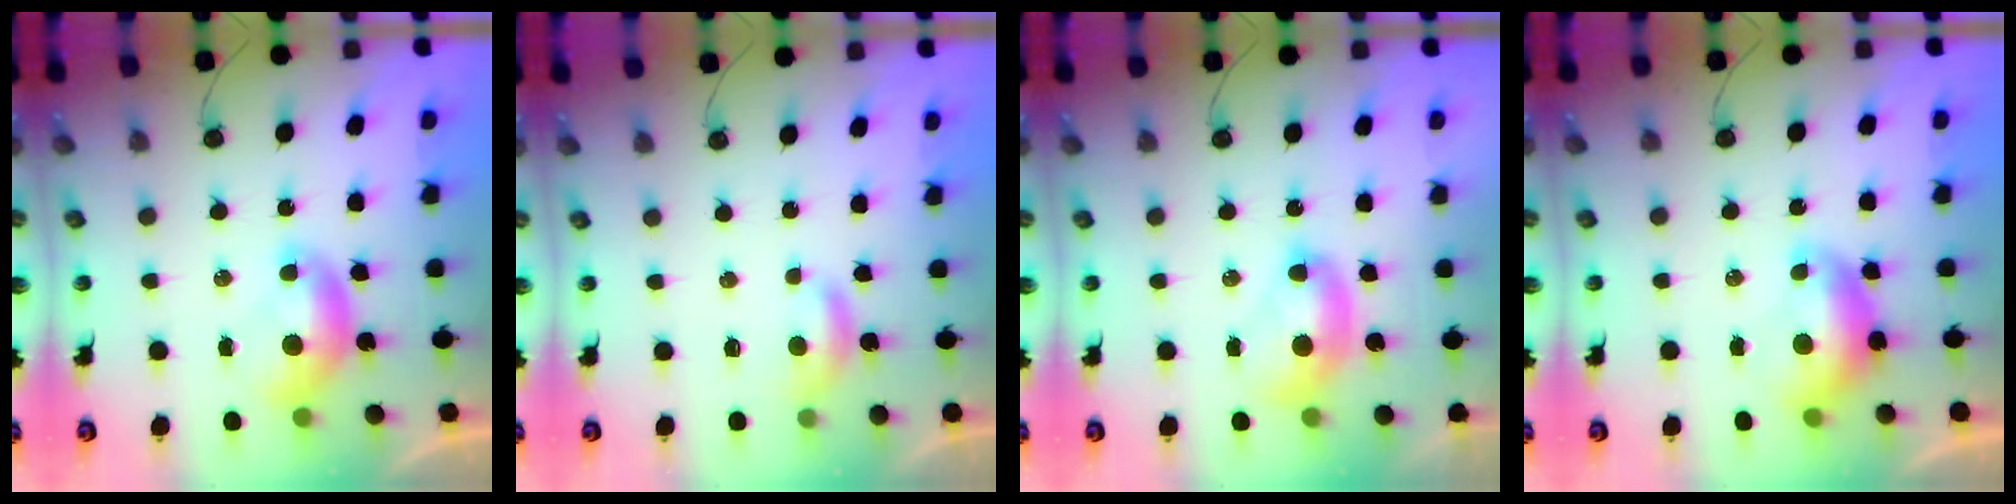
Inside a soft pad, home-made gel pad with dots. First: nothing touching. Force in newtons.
{"total": 1.9, "press": 1.8, "slide": 0.4}
{"total": 2.7, "press": 2.7, "slide": 0.1}
{"total": 1.4, "press": 0.8, "slide": 1.1}